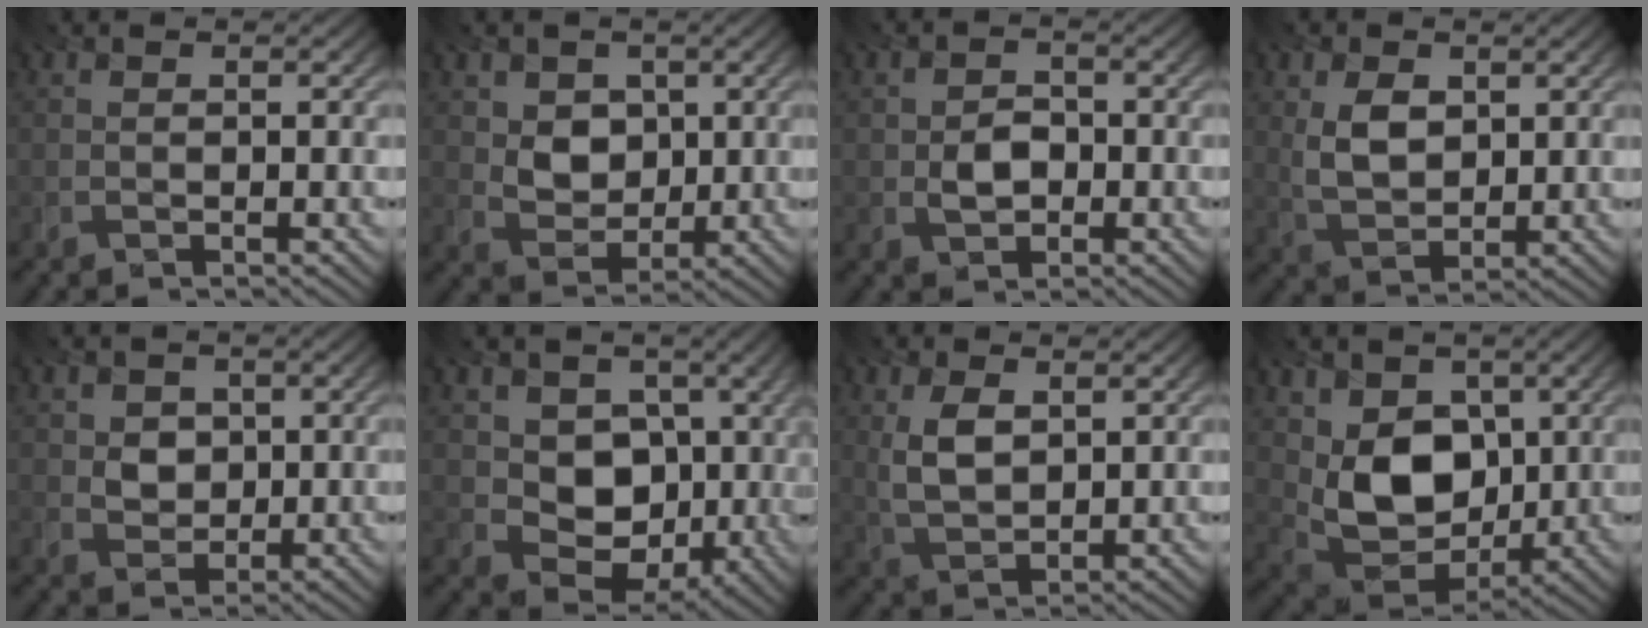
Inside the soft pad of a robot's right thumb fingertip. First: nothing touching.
{"total": 5.6, "force": [1.9, 4.5, 2.7], "torque": [-0.090, -0.015, 0.043]}
{"total": 2.9, "force": [-0.6, 2.2, 1.8], "torque": [-0.035, 0.000, -0.013]}
{"total": 6.0, "force": [1.6, 4.1, 4.2], "torque": [-0.098, 0.001, 0.035]}
{"total": 3.8, "force": [1.1, 3.2, 1.8], "torque": [-0.058, -0.006, 0.021]}
{"total": 13.3, "force": [0.9, 10.8, 7.8], "torque": [-0.149, -0.019, 0.020]}
{"total": 5.8, "force": [1.7, 3.5, 4.3], "torque": [-0.106, 0.001, 0.037]}
{"total": 9.2, "force": [2.0, 6.8, 5.9], "torque": [-0.137, -0.019, 0.033]}